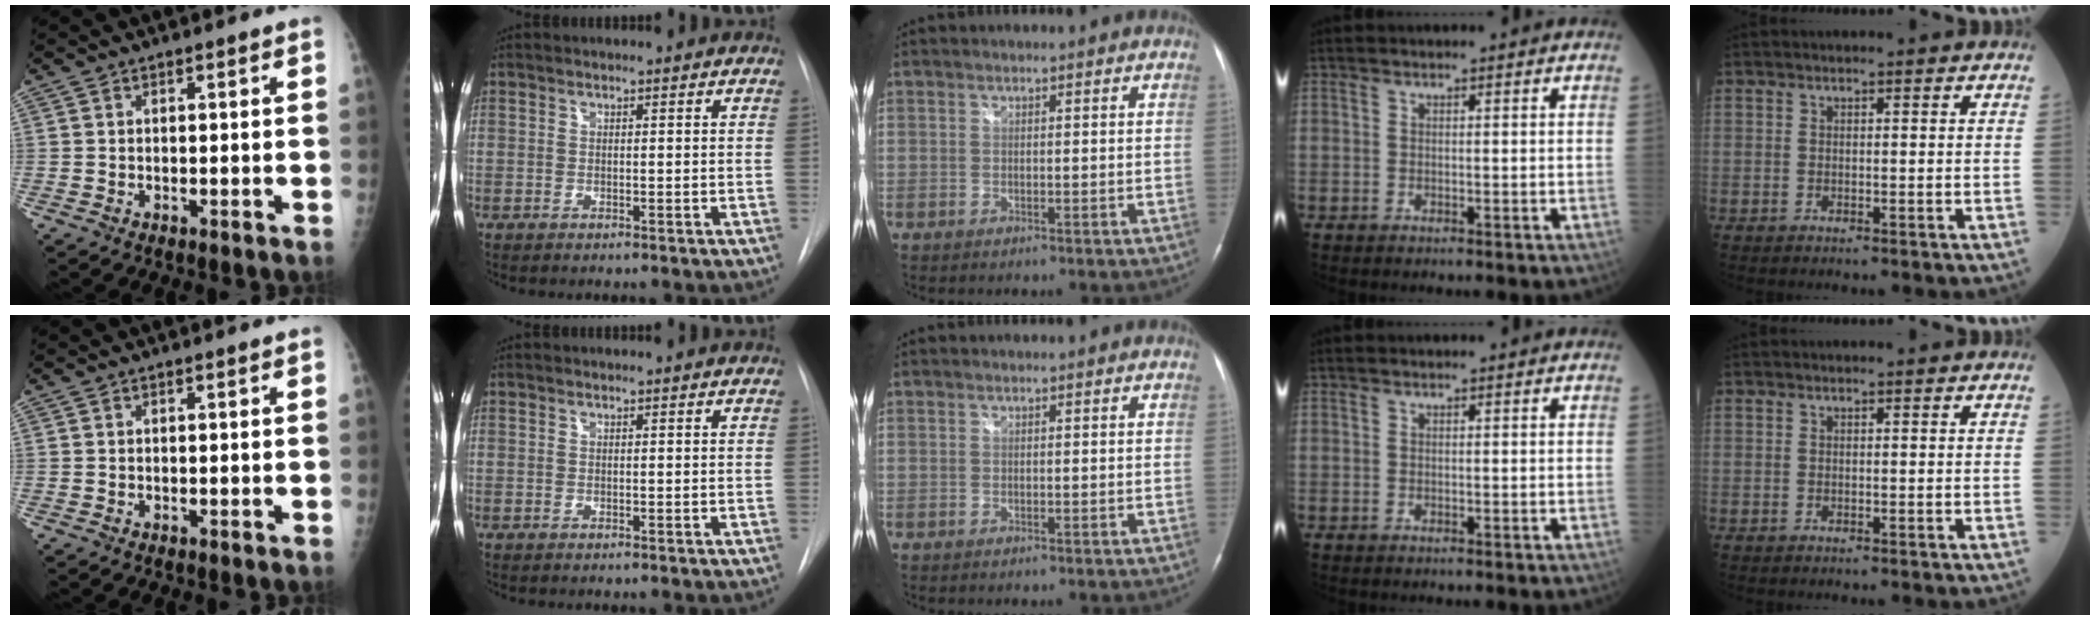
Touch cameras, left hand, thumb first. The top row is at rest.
{}